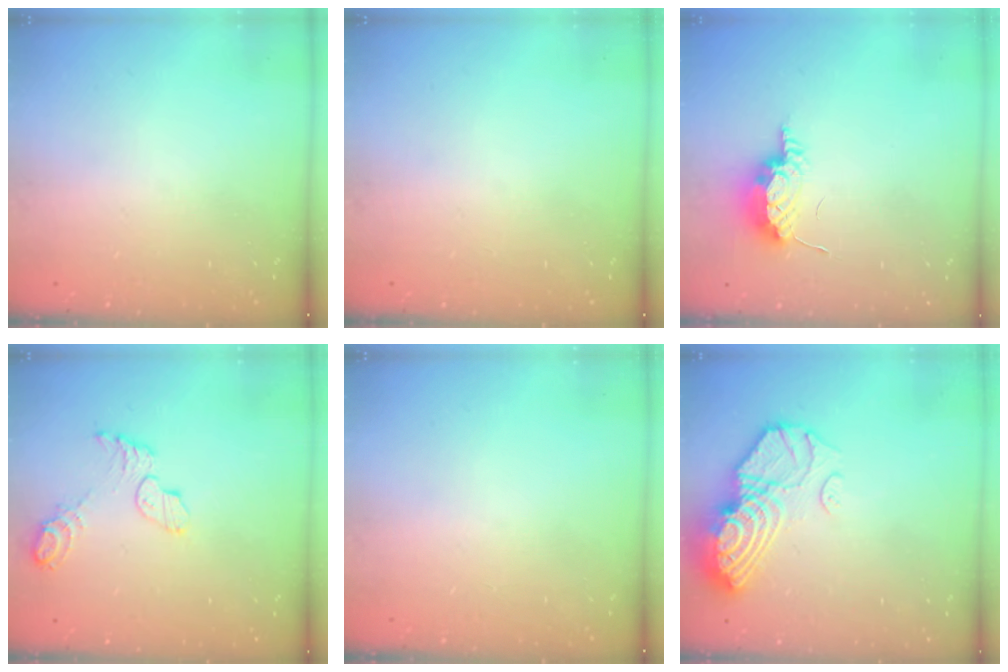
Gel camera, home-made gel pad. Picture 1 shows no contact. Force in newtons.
{"total": 0.0}
{"total": 7.7, "press": 7.4, "slide": 1.8}
{"total": 7.7, "press": 7.7, "slide": 0.5}
{"total": 0.0}
{"total": 15.9, "press": 15.8, "slide": 1.6}